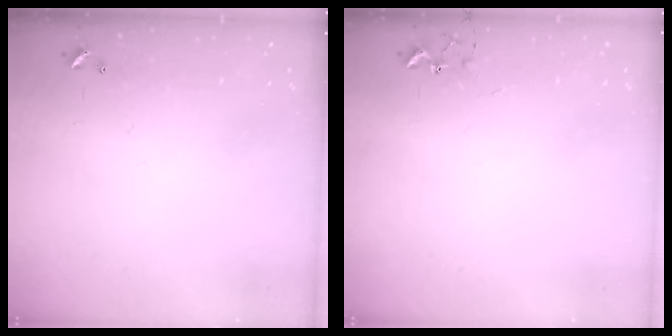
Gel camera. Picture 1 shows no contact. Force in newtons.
{"total": 5.8, "press": 5.7, "slide": 0.7}